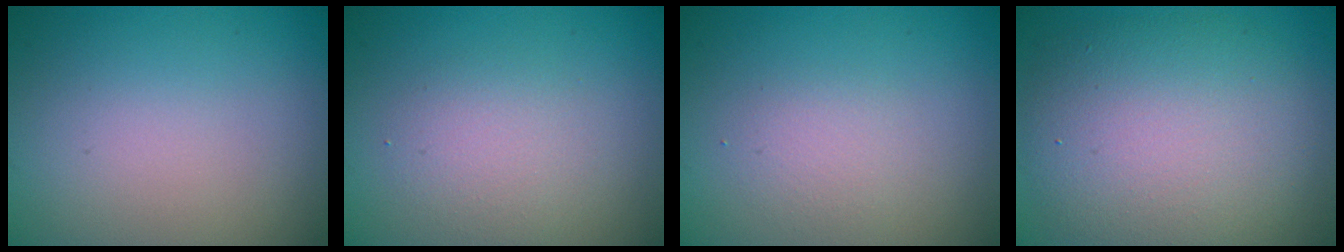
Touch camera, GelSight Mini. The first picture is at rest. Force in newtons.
{"total": 2.5, "press": 2.5, "slide": 0.1}
{"total": 1.6, "press": 1.6, "slide": 0.0}
{"total": 9.0, "press": 9.0, "slide": 0.5}